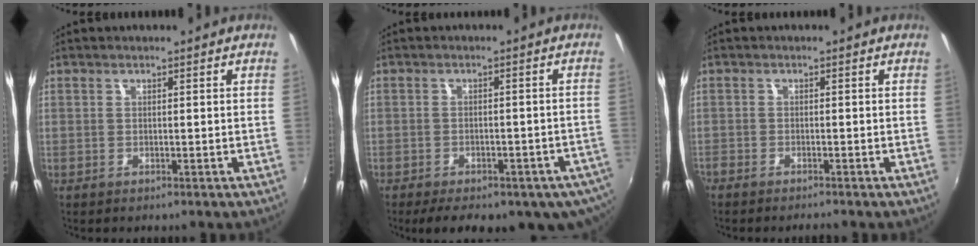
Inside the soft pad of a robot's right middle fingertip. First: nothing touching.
{"total": 14.6, "force": [-9.9, 6.5, 8.5], "torque": [-0.160, -0.035, -0.119]}
{"total": 2.1, "force": [-2.0, 0.1, 0.6], "torque": [-0.021, -0.012, -0.041]}